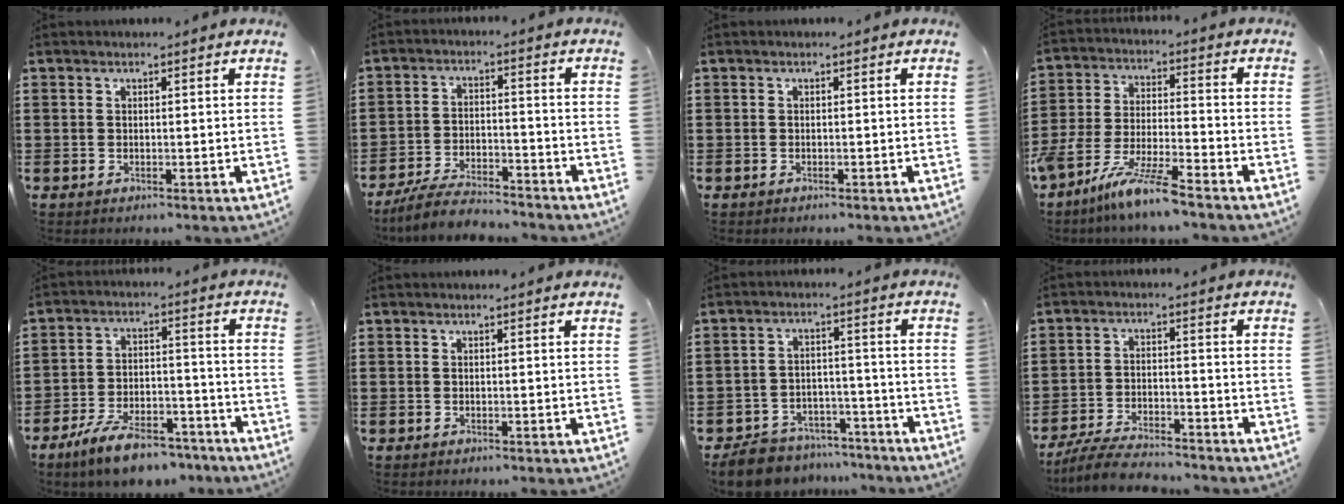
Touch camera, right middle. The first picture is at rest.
{"total": 6.0, "force": [-5.6, 0.8, 2.1], "torque": [-0.044, 0.001, -0.110]}
{"total": 0.0}
{"total": 9.9, "force": [-8.6, 0.1, 5.1], "torque": [-0.111, 0.001, -0.171]}
{"total": 8.7, "force": [-7.3, 2.1, 4.2], "torque": [-0.075, 0.020, -0.136]}
{"total": 0.0}
{"total": 7.1, "force": [-6.8, 1.6, 1.1], "torque": [-0.028, 0.016, -0.136]}
{"total": 5.9, "force": [-5.5, 0.7, 2.0], "torque": [-0.049, -0.004, -0.109]}